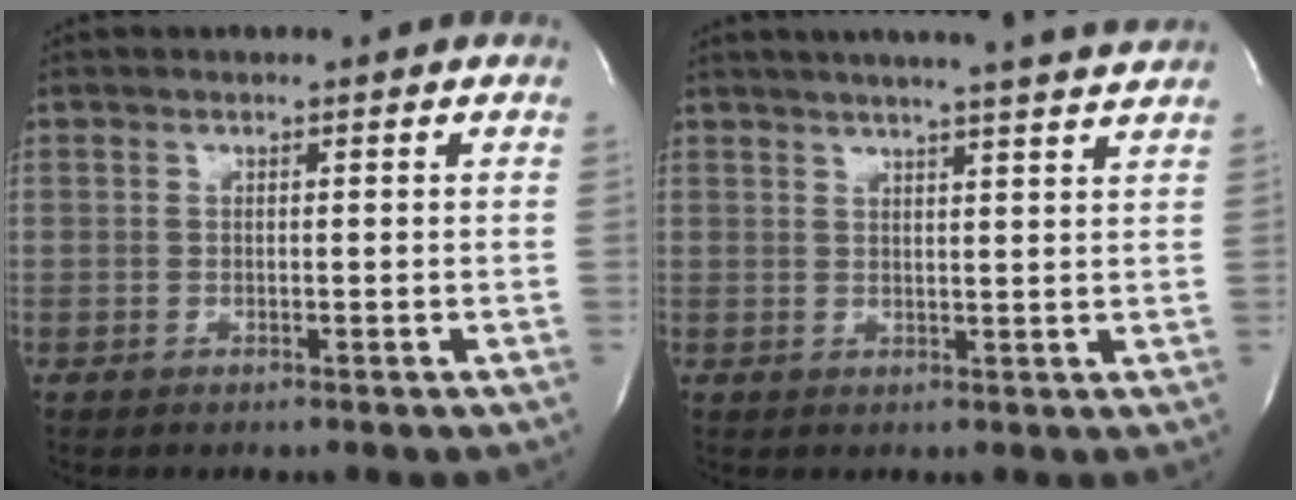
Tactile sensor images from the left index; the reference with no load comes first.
{"total": 12.7, "force": [11.4, -0.9, 5.5], "torque": [-0.090, -0.013, 0.137]}